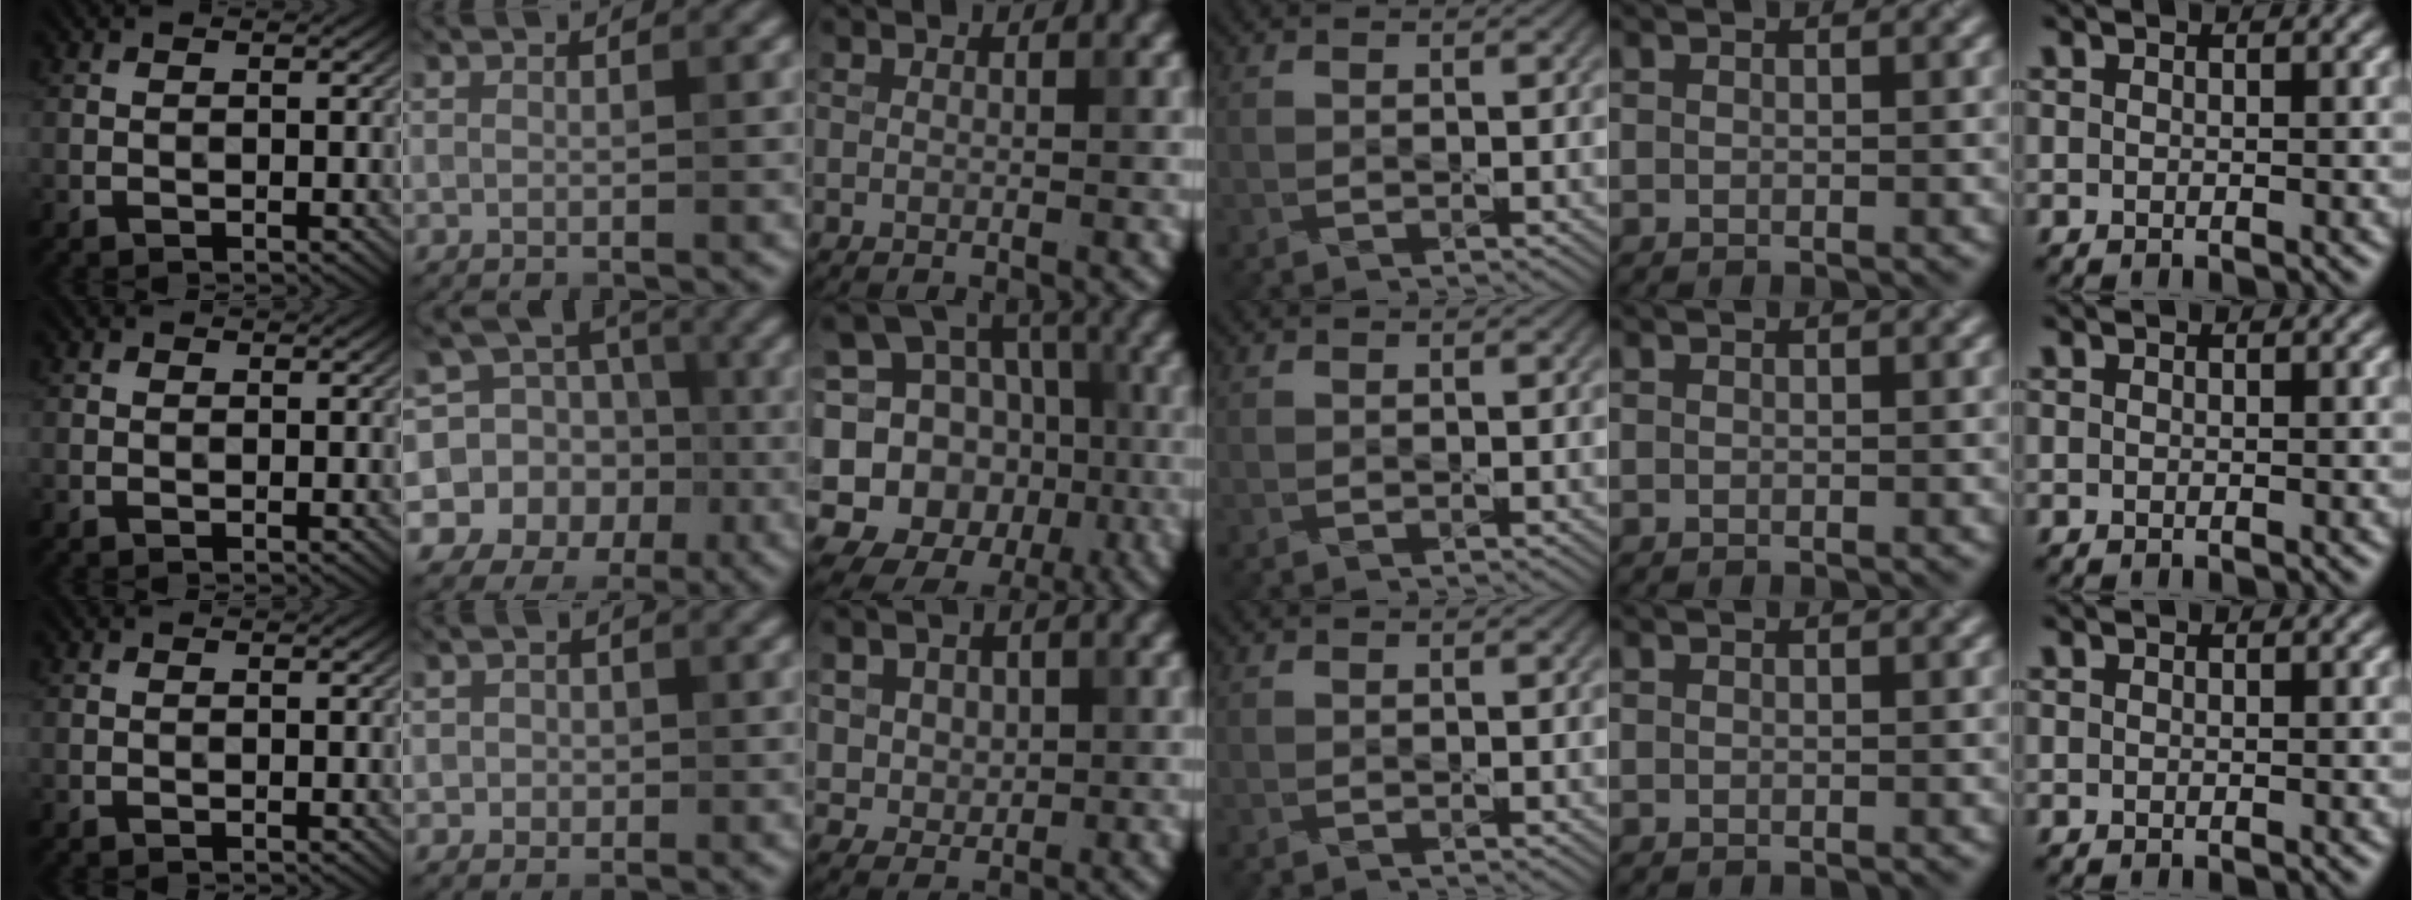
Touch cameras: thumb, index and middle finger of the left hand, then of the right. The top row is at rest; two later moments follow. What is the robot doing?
{"motion": "press", "object": "memory foam"}